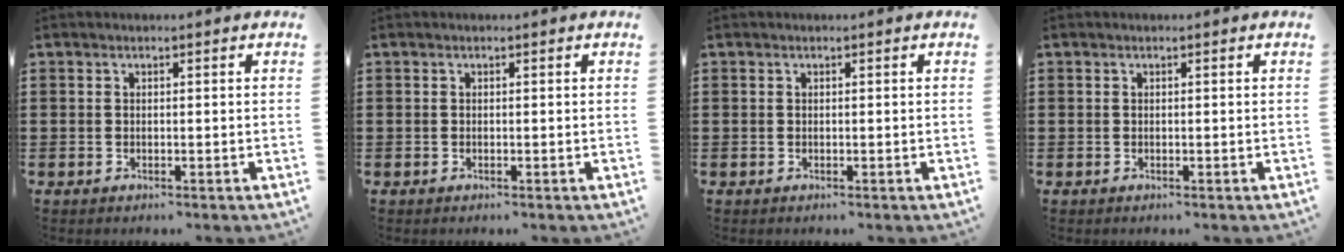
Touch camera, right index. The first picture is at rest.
{"total": 0.0}
{"total": 0.0}
{"total": 0.0}